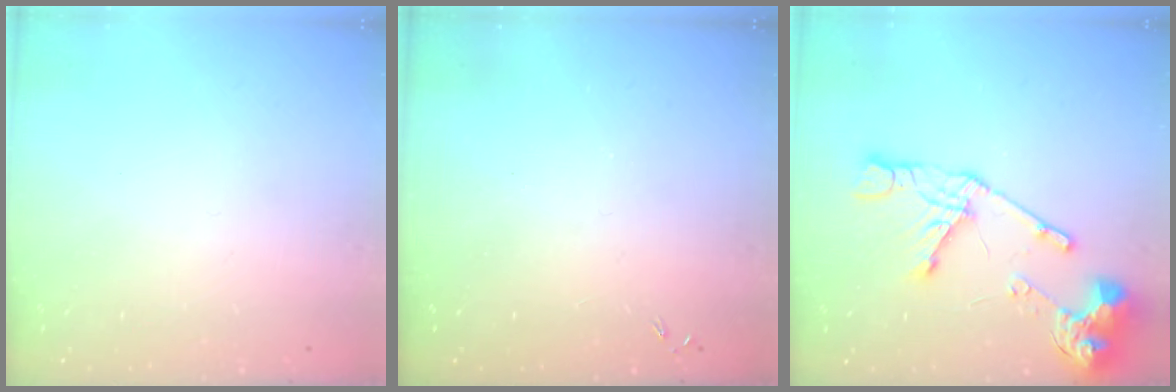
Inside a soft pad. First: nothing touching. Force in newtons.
{"total": 0.0}
{"total": 16.5, "press": 16.5, "slide": 1.6}